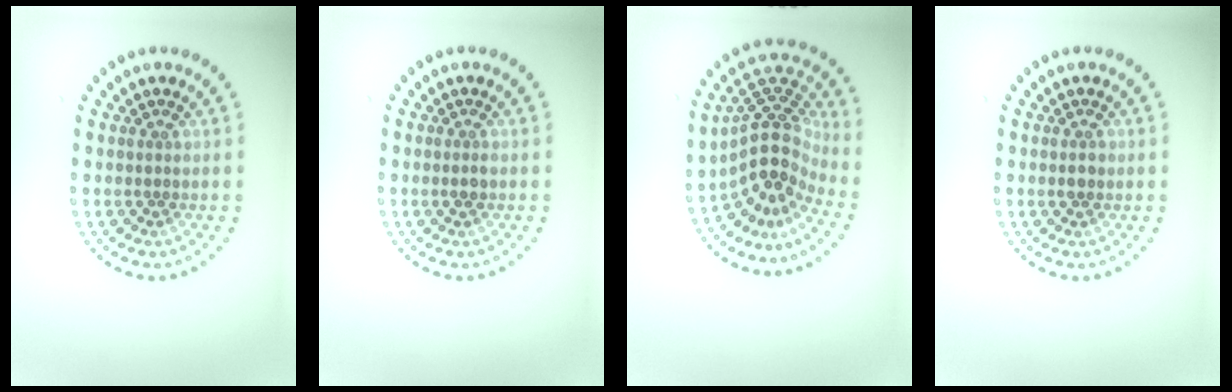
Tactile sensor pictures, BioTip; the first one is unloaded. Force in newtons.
{"total": 0.8, "press": 0.7, "slide": 0.2}
{"total": 4.9, "press": 3.5, "slide": 3.4}
{"total": 1.0, "press": 1.0, "slide": 0.1}